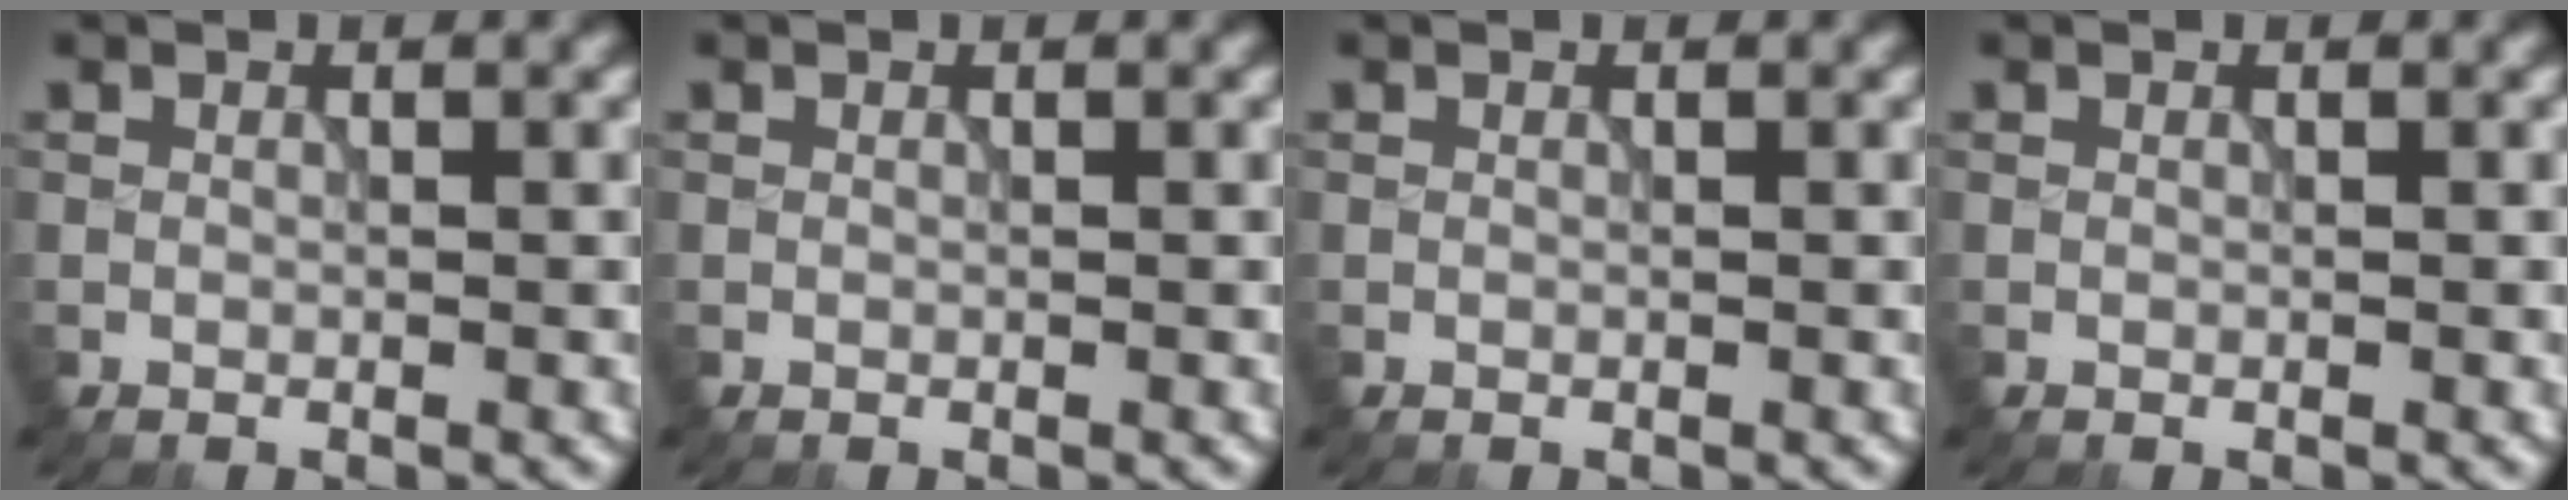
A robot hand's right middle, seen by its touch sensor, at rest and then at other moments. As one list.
[{"total": 0.0}, {"total": 0.0}, {"total": 0.0}]